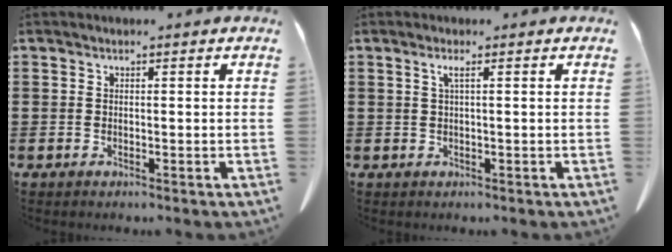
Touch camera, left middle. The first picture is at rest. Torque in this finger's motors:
{"motor_torque": [0.49, 0.62, 0.01, 0.01]}